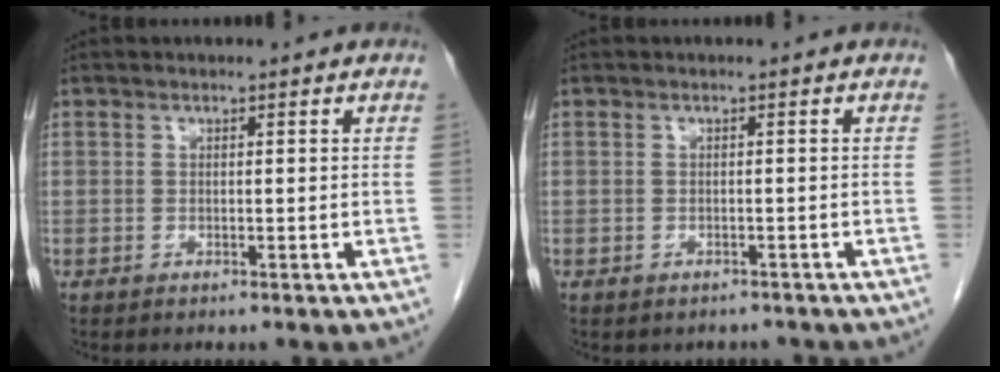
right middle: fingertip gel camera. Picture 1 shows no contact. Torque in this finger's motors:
{"motor_torque": [0.01, 0.00, 0.00, 0.01]}